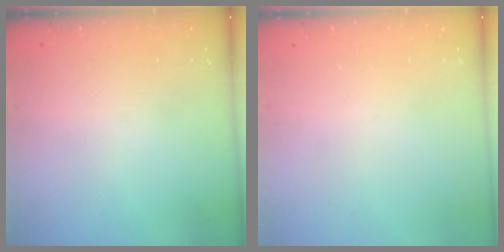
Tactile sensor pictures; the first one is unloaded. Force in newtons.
{"total": 0.0}